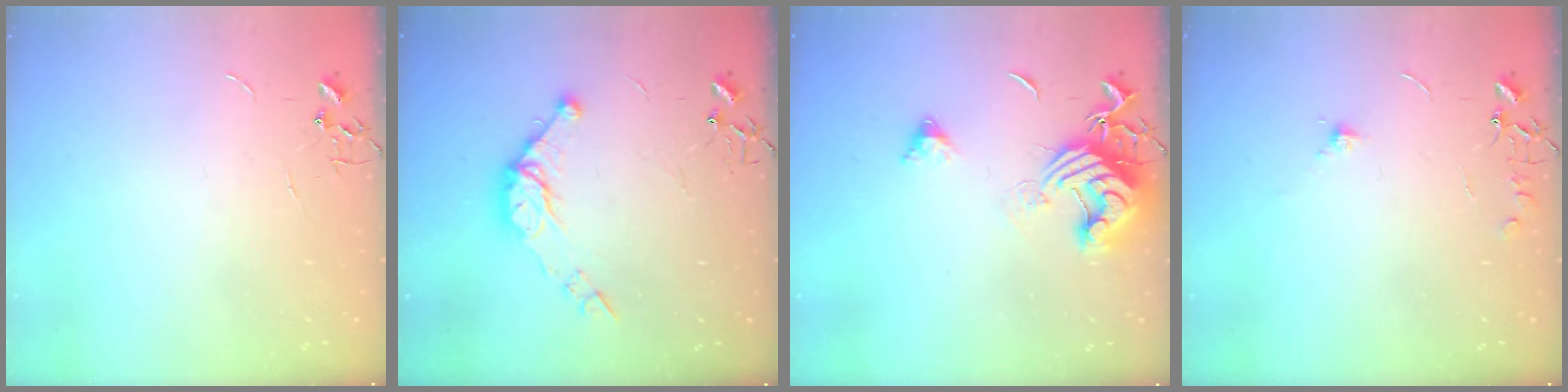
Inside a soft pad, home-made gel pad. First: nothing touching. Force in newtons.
{"total": 11.1, "press": 11.0, "slide": 1.0}
{"total": 13.8, "press": 13.7, "slide": 1.8}
{"total": 6.8, "press": 6.8, "slide": 0.8}